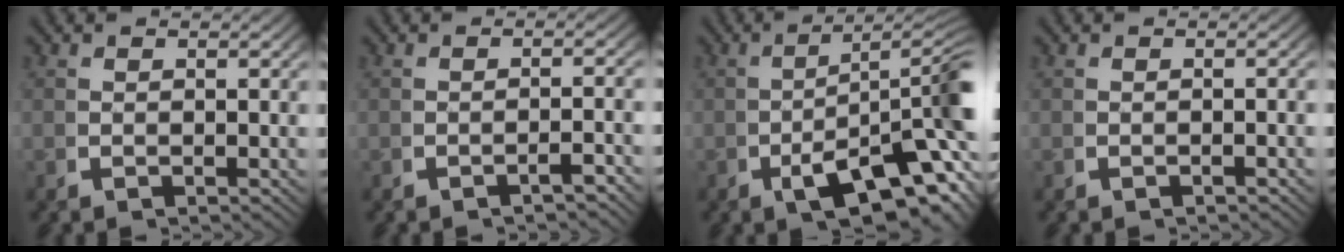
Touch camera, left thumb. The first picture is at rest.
{"total": 1.6, "force": [-1.3, -0.1, 0.9], "torque": [-0.017, 0.005, -0.021]}
{"total": 10.3, "force": [-1.9, 5.2, 8.7], "torque": [-0.136, -0.038, -0.012]}
{"total": 0.7, "force": [-0.7, 0.0, 0.3], "torque": [-0.008, 0.004, -0.011]}